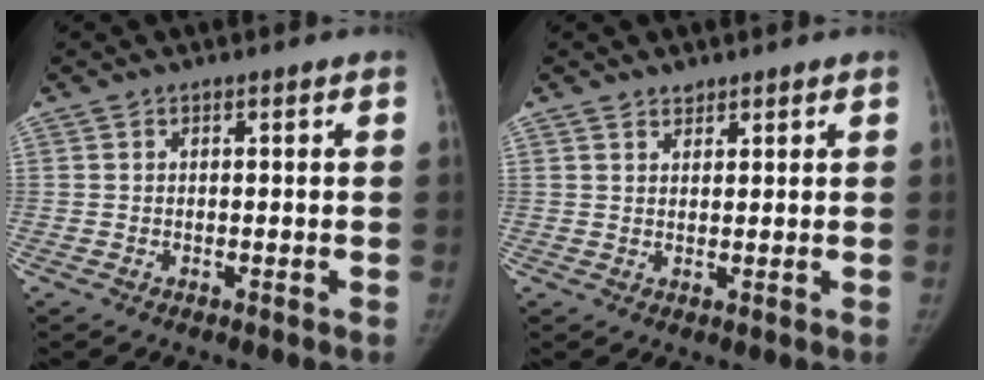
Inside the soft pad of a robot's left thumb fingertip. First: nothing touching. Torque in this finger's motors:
{"motor_torque": [-0.17, -0.01, 0.03, 0.27, -0.01]}